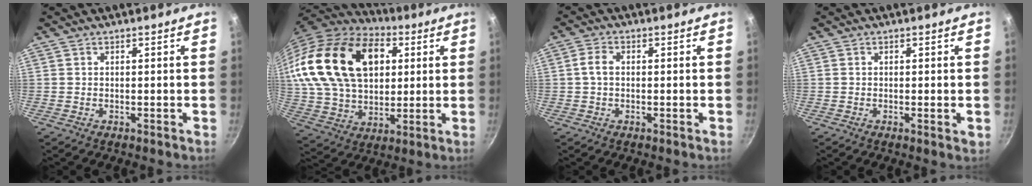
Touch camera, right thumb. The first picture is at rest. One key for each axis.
{"total": 27.1, "fx": 8.2, "fy": 17.7, "fz": 18.8, "tx": -0.320, "ty": -0.004, "tz": 0.149}
{"total": 3.1, "fx": 0.1, "fy": 2.1, "fz": 2.2, "tx": -0.045, "ty": 0.010, "tz": -0.003}
{"total": 1.3, "fx": -0.2, "fy": 0.3, "fz": 1.3, "tx": -0.019, "ty": -0.003, "tz": -0.006}